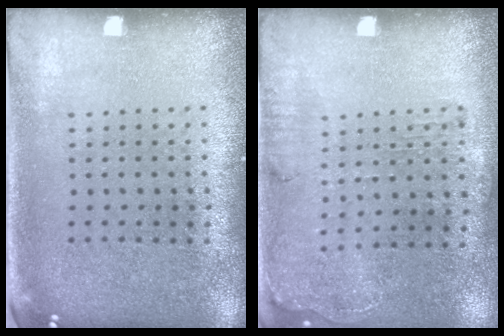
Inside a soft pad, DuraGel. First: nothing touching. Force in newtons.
{"total": 1.2, "press": 1.2, "slide": 0.3}